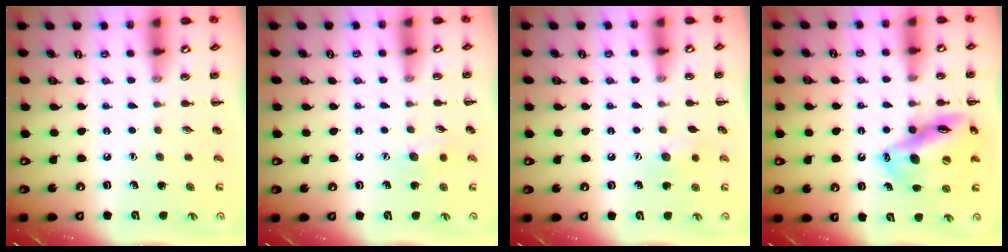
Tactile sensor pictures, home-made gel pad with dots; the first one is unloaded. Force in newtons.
{"total": 5.4, "press": 5.3, "slide": 1.0}
{"total": 7.5, "press": 7.4, "slide": 1.5}
{"total": 15.5, "press": 14.9, "slide": 4.2}